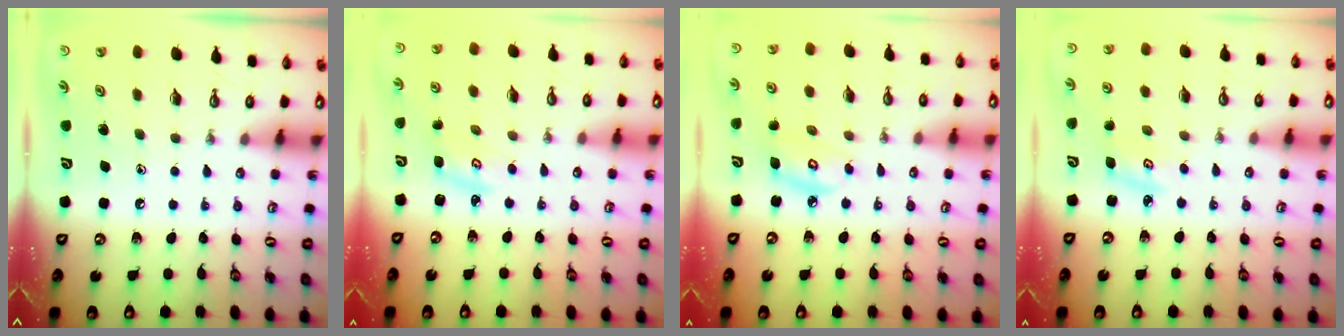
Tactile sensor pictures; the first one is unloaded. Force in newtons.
{"total": 3.2, "press": 3.2, "slide": 0.3}
{"total": 6.0, "press": 6.0, "slide": 0.3}
{"total": 2.8, "press": 2.8, "slide": 0.3}